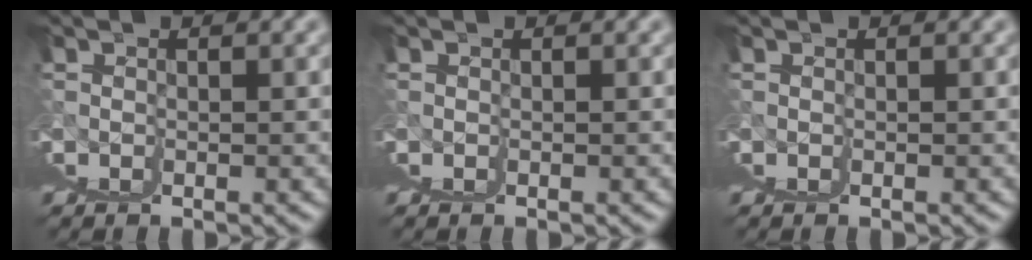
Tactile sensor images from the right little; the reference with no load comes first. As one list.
[{"total": 0.0}, {"total": 0.0}]